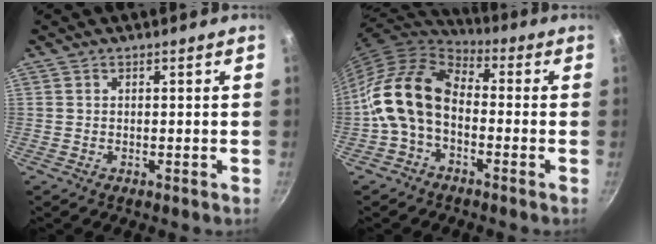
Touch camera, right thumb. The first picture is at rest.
{"total": 13.5, "force": [-2.5, 8.9, 9.9], "torque": [-0.169, 0.042, -0.067]}